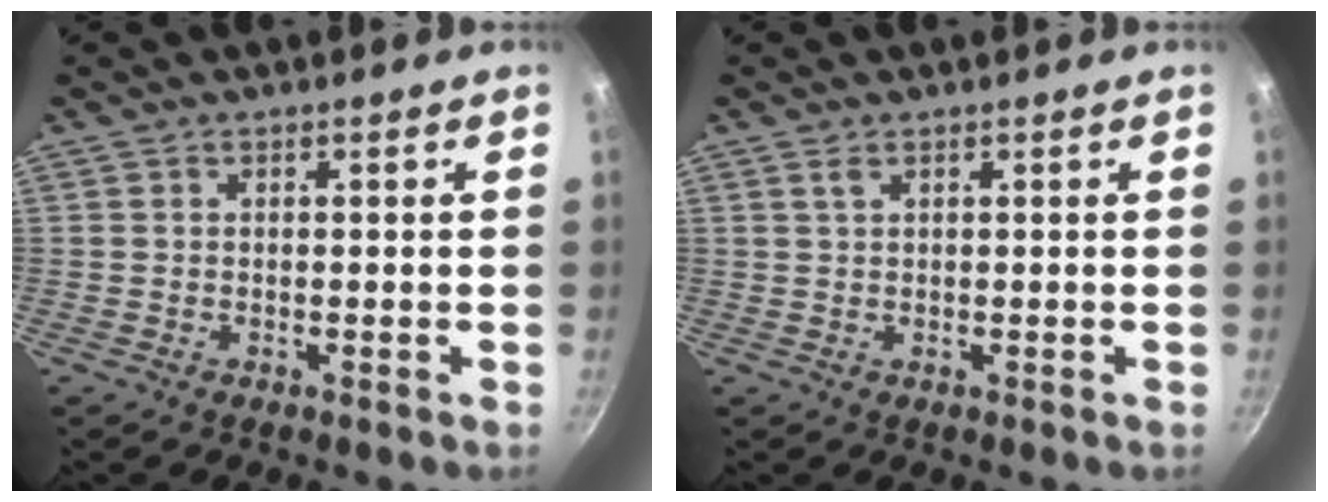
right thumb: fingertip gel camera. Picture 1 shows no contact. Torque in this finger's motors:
{"motor_torque": [-0.76, 0.01, 0.00, 0.85, 0.07]}